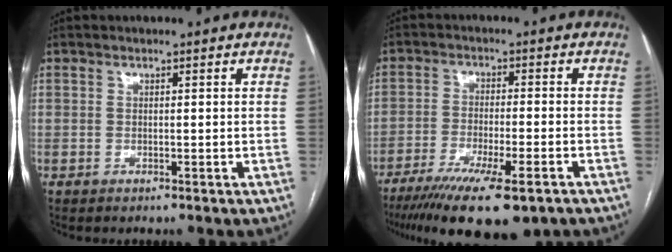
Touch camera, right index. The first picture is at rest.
{"total": 15.9, "force": [-11.2, 2.8, 11.0], "torque": [-0.161, -0.036, -0.173]}